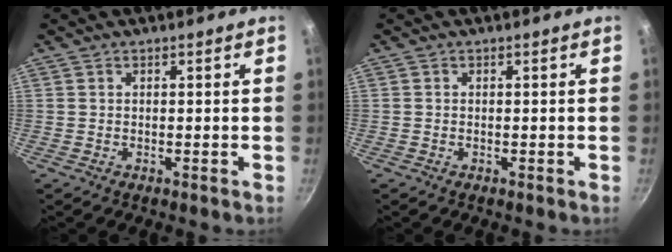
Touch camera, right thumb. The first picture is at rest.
{"total": 0.0}